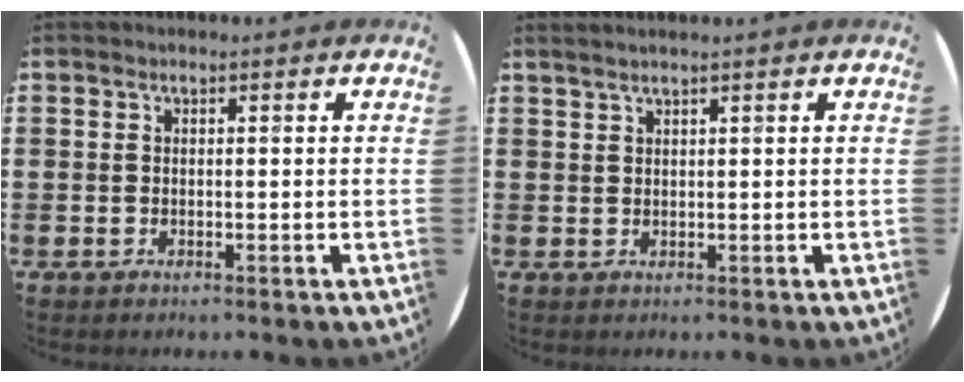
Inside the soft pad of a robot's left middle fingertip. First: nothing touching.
{"total": 1.0, "force": [0.9, -0.2, 0.3], "torque": [-0.002, 0.000, 0.017]}